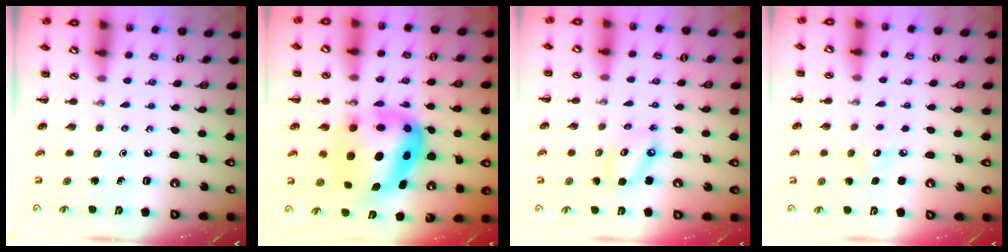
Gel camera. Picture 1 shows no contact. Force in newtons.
{"total": 10.2, "press": 9.8, "slide": 2.8}
{"total": 6.3, "press": 6.3, "slide": 1.0}
{"total": 3.7, "press": 3.6, "slide": 0.9}